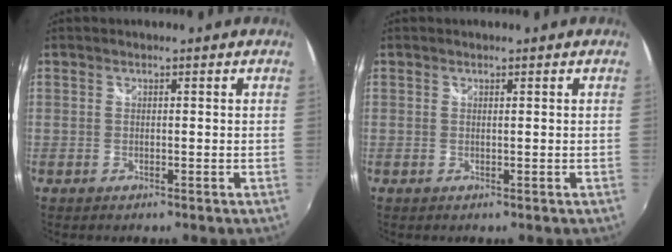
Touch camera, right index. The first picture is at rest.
{"total": 0.6, "force": [0.1, -0.4, -0.4], "torque": [0.008, 0.001, 0.000]}